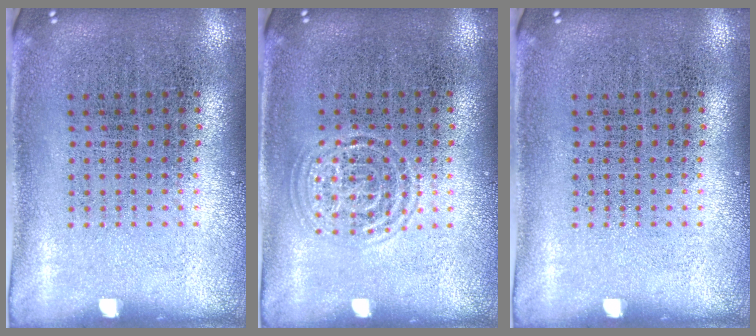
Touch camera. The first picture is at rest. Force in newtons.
{"total": 1.4, "press": 1.3, "slide": 0.3}
{"total": 0.0}